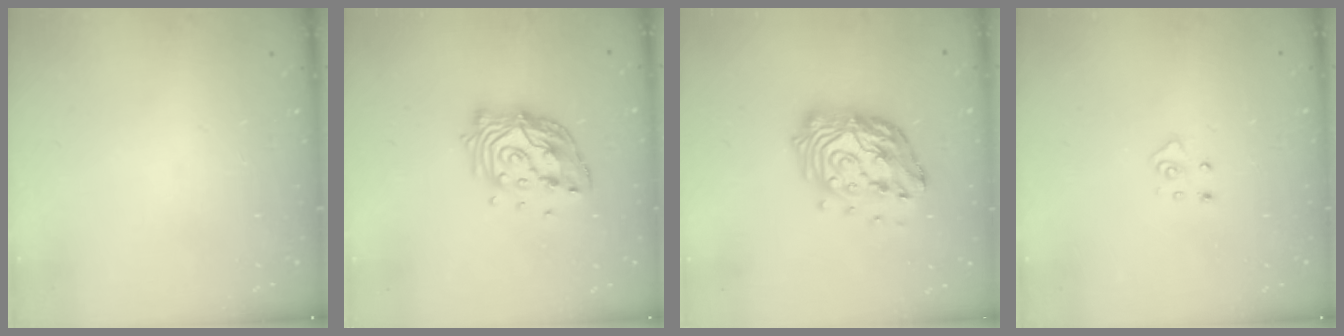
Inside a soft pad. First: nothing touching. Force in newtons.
{"total": 14.4, "press": 14.3, "slide": 1.0}
{"total": 17.1, "press": 17.0, "slide": 1.9}
{"total": 4.9, "press": 4.8, "slide": 0.4}